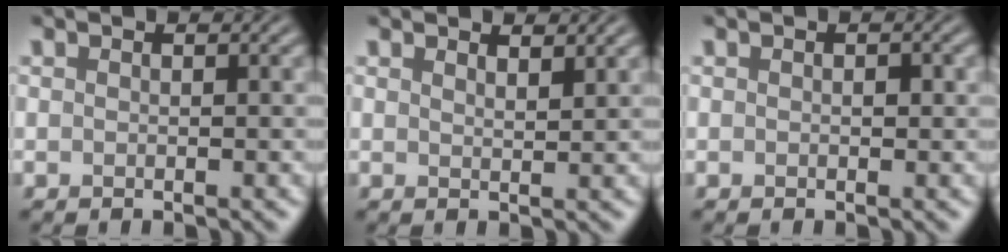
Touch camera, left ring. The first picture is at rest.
{"total": 1.6, "force": [1.4, 0.3, 0.6], "torque": [-0.007, 0.001, 0.022]}
{"total": 0.7, "force": [0.1, 0.5, 0.6], "torque": [-0.006, -0.001, 0.001]}